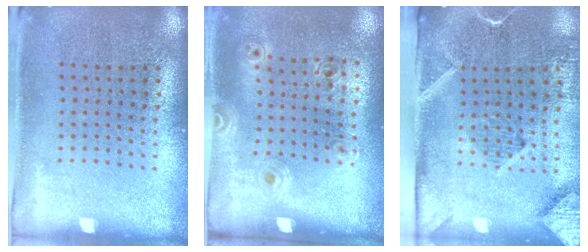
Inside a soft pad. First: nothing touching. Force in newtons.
{"total": 1.1, "press": 0.9, "slide": 0.7}
{"total": 2.9, "press": 2.2, "slide": 2.0}